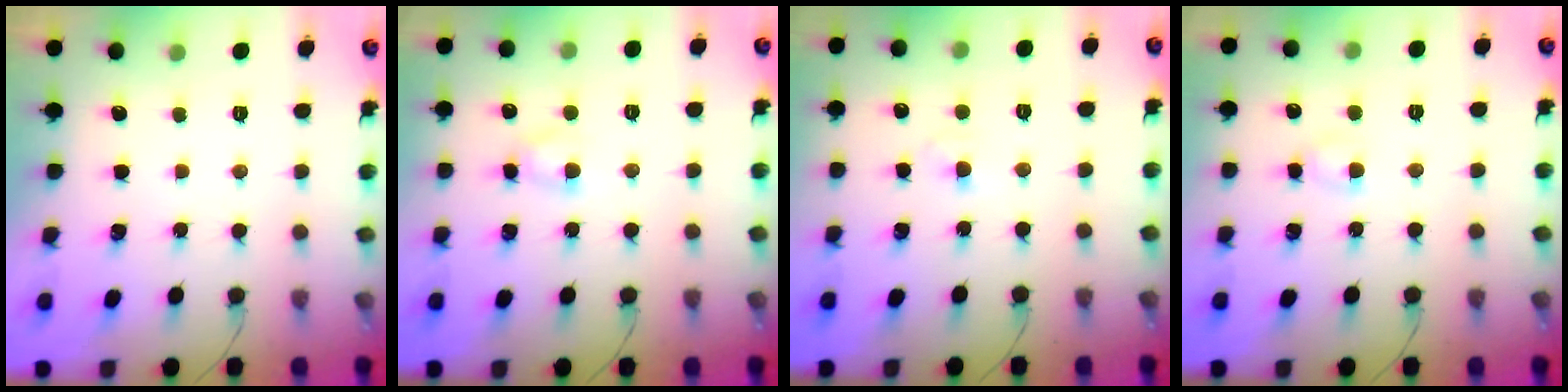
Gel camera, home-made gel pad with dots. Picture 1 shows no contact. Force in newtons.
{"total": 3.0, "press": 2.8, "slide": 0.9}
{"total": 2.4, "press": 2.3, "slide": 0.9}
{"total": 3.4, "press": 3.2, "slide": 1.2}